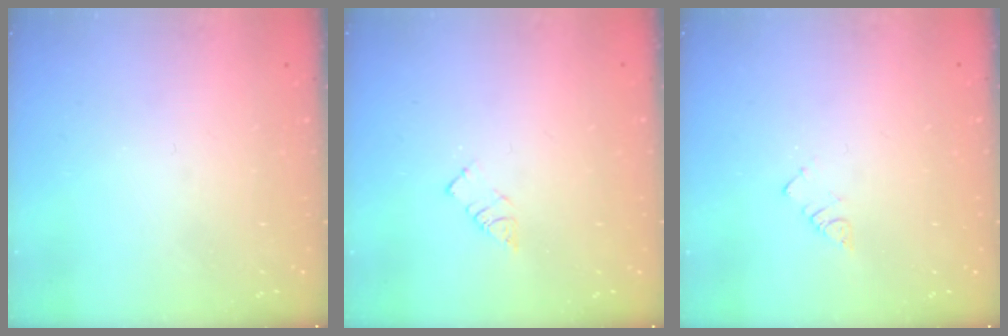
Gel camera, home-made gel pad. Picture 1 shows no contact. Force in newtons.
{"total": 3.7, "press": 3.7, "slide": 0.2}
{"total": 2.3, "press": 2.3, "slide": 0.4}